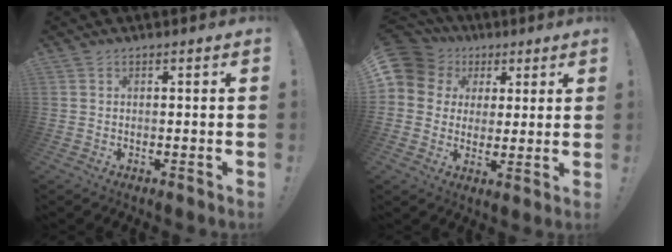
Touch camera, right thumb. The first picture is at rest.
{"total": 9.6, "force": [3.4, 8.4, 3.1], "torque": [-0.055, -0.016, 0.071]}